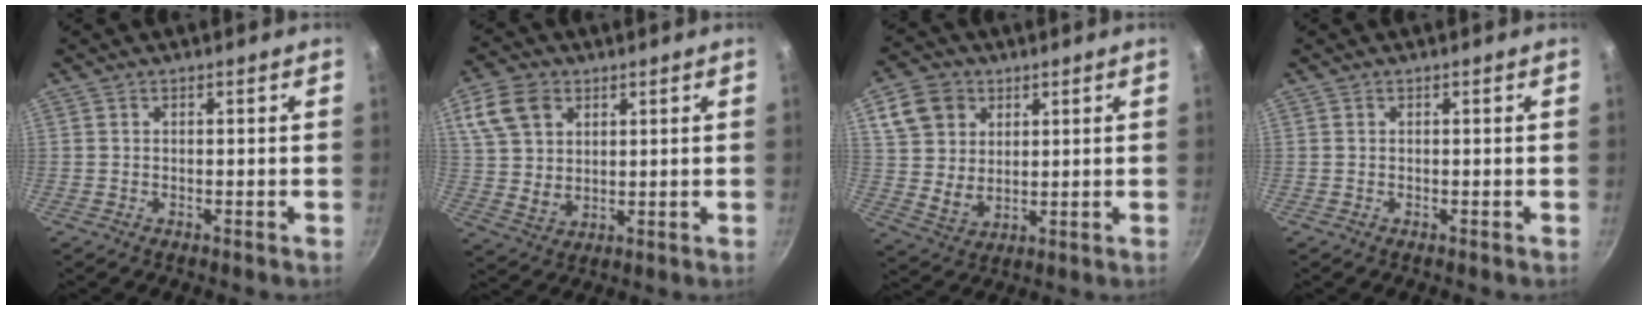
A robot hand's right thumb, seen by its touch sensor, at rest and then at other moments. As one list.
[{"total": 10.5, "force": [4.4, 7.5, 5.9], "torque": [-0.098, -0.011, 0.085]}, {"total": 10.7, "force": [4.4, 8.5, 4.8], "torque": [-0.067, -0.012, 0.085]}, {"total": 0.0}]